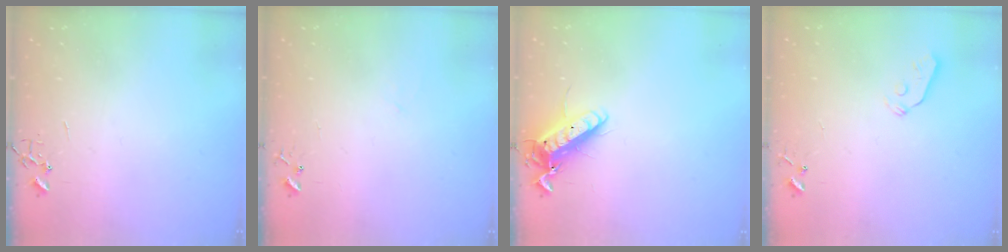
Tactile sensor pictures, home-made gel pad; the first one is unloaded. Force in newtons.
{"total": 4.6, "press": 4.5, "slide": 0.6}
{"total": 13.6, "press": 13.4, "slide": 2.0}
{"total": 3.6, "press": 3.5, "slide": 0.7}